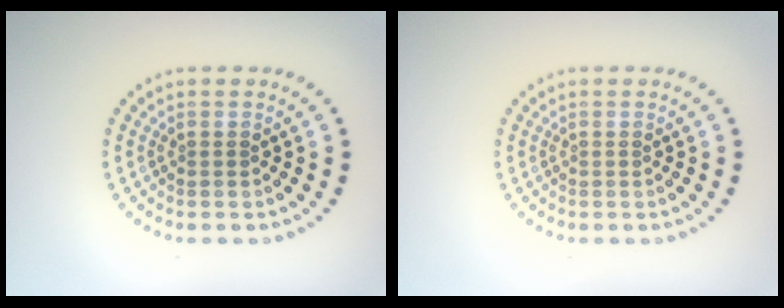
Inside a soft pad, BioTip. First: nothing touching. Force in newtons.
{"total": 0.0}